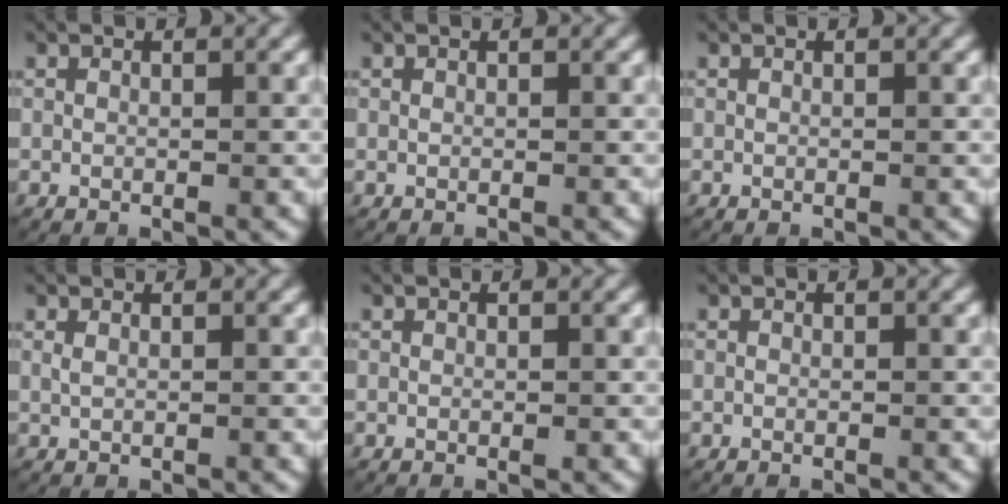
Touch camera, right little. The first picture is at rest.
{"total": 0.0}
{"total": 0.0}
{"total": 0.7, "force": [0.3, 0.0, 0.6], "torque": [-0.014, 0.000, 0.008]}
{"total": 0.0}
{"total": 0.0}